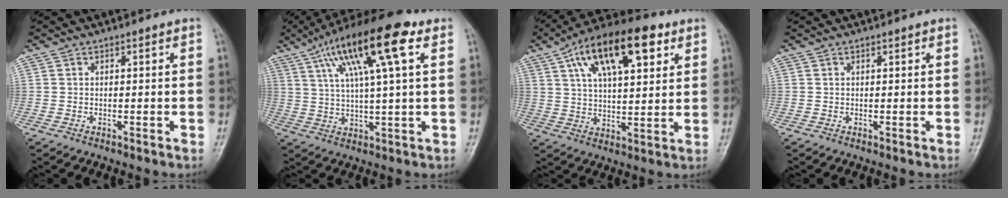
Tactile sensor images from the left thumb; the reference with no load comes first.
{"total": 17.1, "force": [6.9, 3.7, 15.2], "torque": [-0.264, 0.007, 0.113]}
{"total": 17.9, "force": [8.1, 7.7, 14.0], "torque": [-0.211, -0.005, 0.133]}
{"total": 0.0}